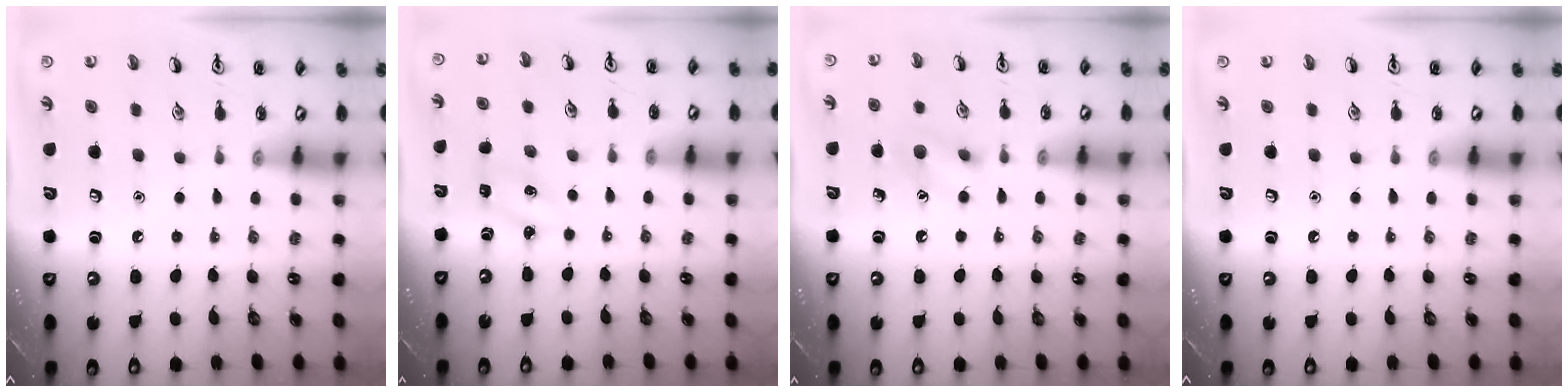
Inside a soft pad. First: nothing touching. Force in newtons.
{"total": 2.5, "press": 2.3, "slide": 0.8}
{"total": 7.4, "press": 7.2, "slide": 1.5}
{"total": 0.0}